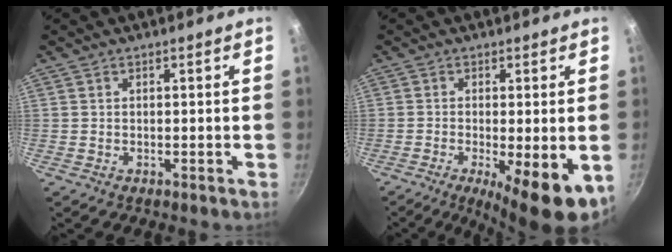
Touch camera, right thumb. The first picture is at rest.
{"total": 10.8, "force": [-3.4, 2.8, 9.9], "torque": [-0.142, -0.011, -0.045]}